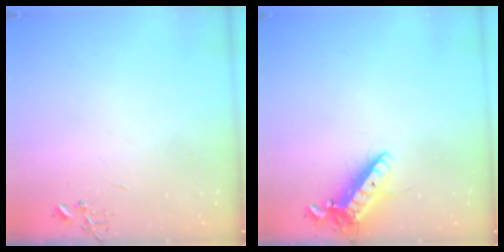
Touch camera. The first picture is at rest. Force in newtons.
{"total": 14.3, "press": 14.0, "slide": 2.8}